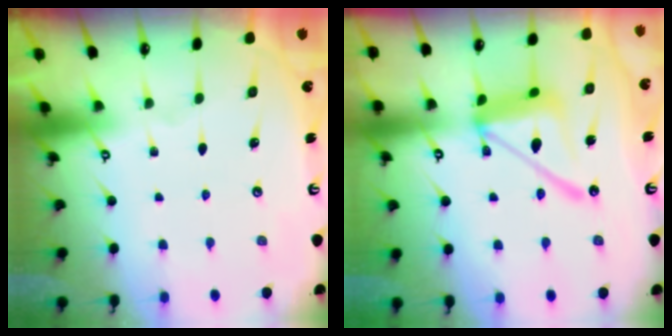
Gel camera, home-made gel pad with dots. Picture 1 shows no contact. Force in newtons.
{"total": 15.4, "press": 15.3, "slide": 1.4}